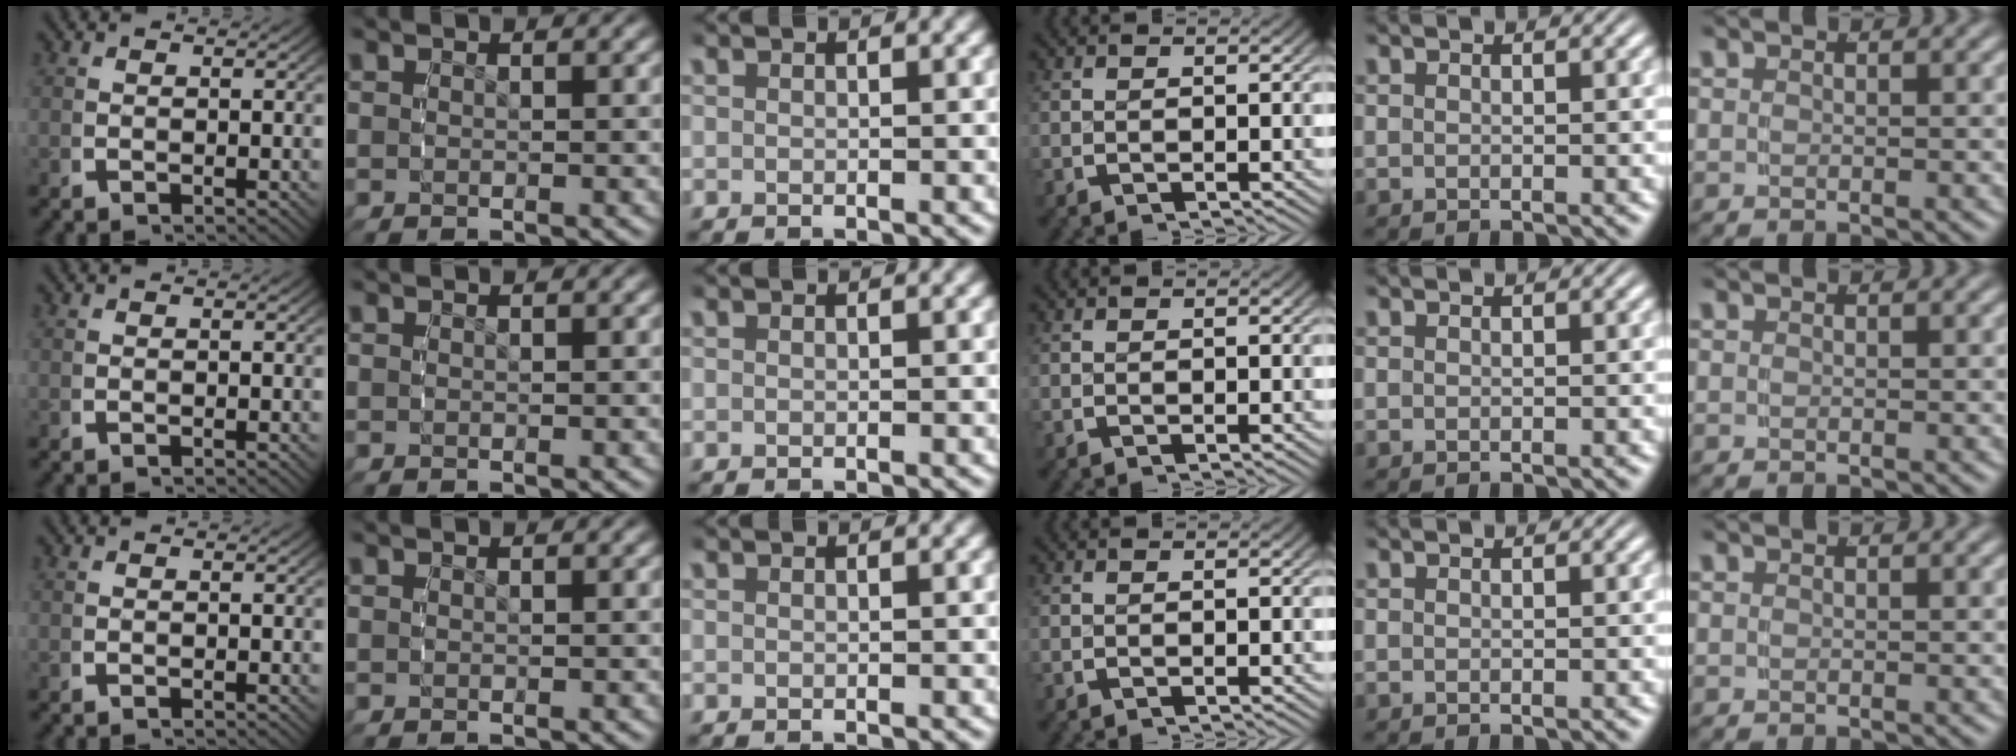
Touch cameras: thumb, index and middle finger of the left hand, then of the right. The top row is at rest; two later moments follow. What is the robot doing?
{"motion": "reach", "object": "shoes"}